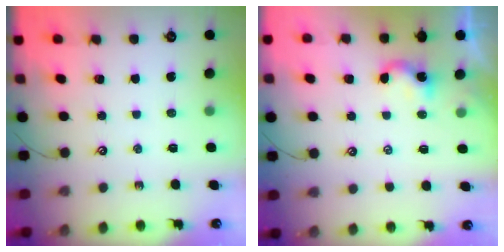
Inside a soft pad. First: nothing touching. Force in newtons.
{"total": 2.1, "press": 2.1, "slide": 0.4}